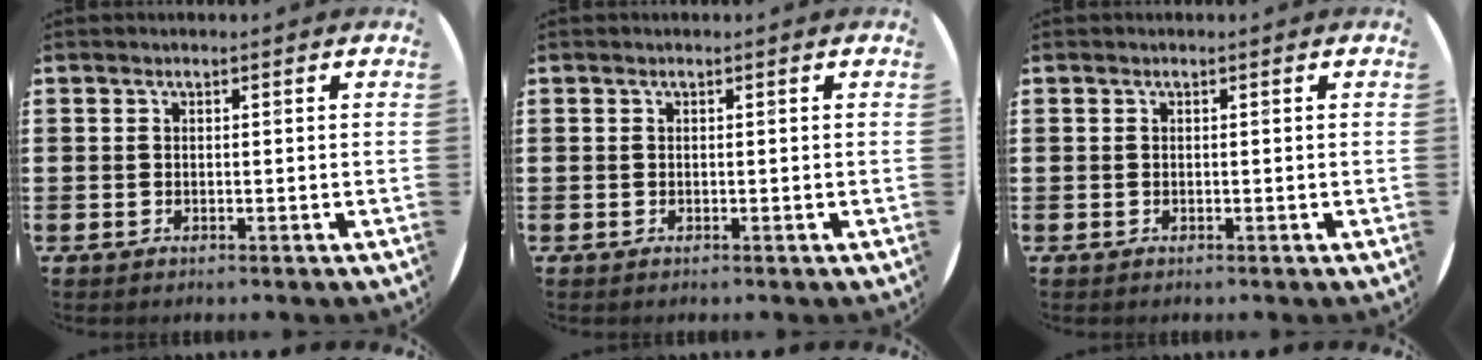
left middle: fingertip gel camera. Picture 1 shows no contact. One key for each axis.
{"total": 0.0}
{"total": 0.0}